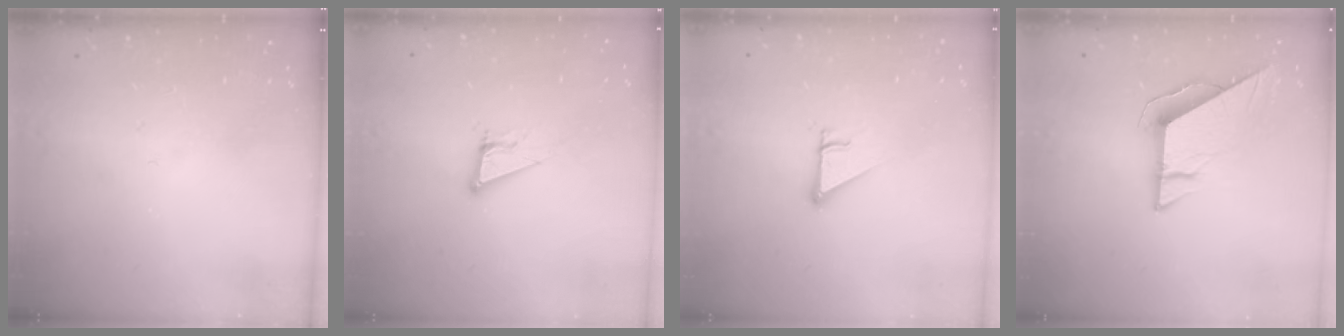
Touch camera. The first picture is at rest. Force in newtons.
{"total": 7.6, "press": 7.3, "slide": 2.3}
{"total": 2.5, "press": 2.5, "slide": 0.2}
{"total": 8.1, "press": 8.1, "slide": 0.4}